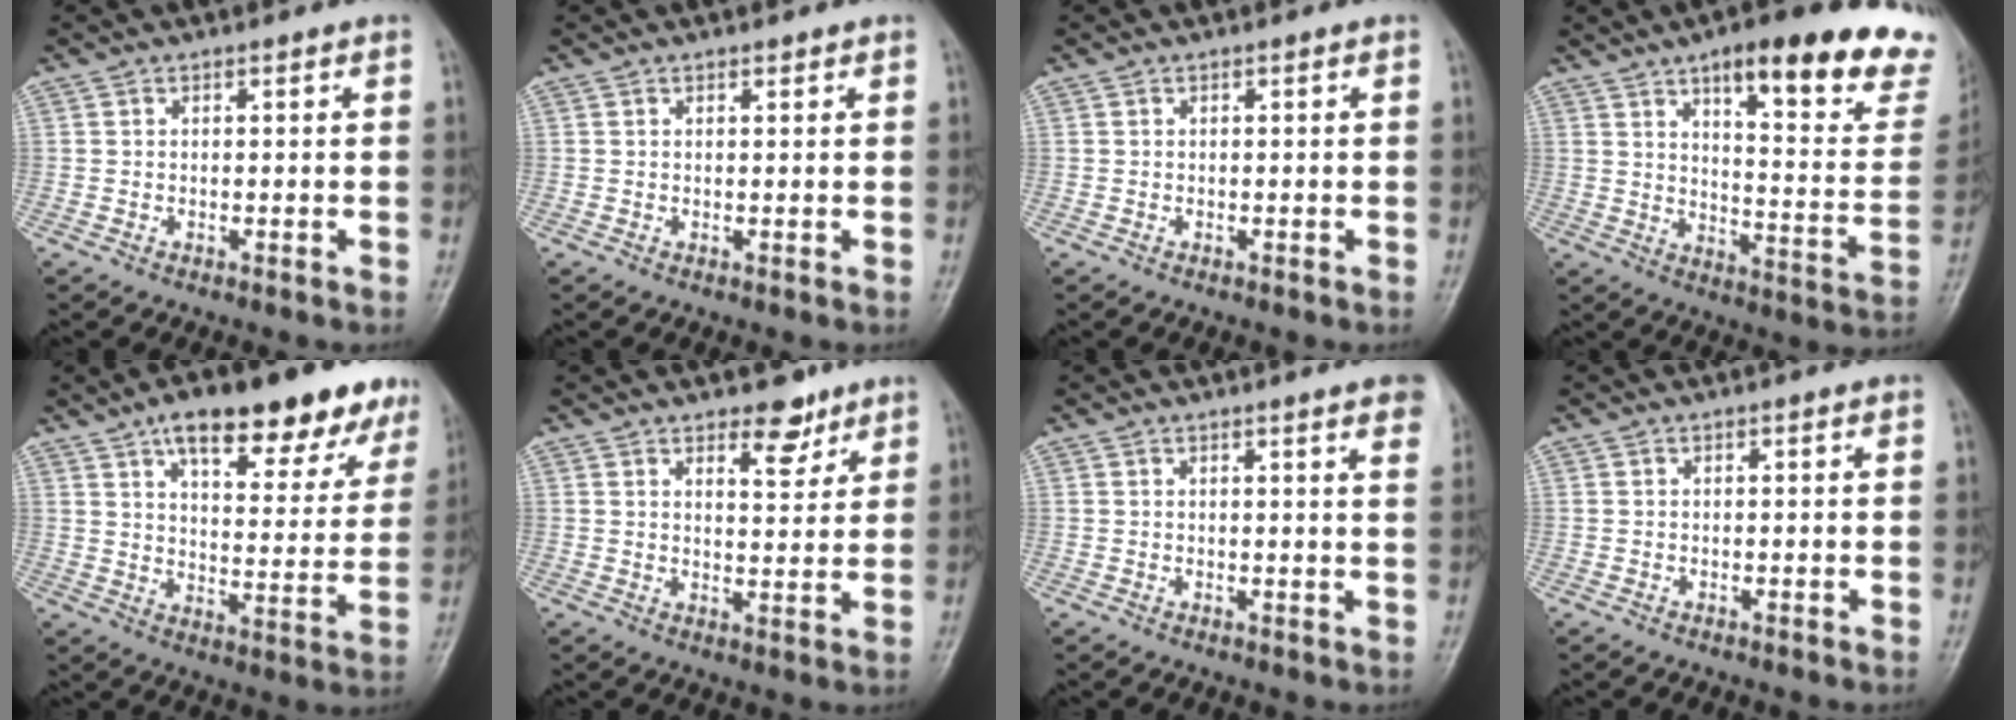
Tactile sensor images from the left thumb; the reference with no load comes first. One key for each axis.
{"total": 0.6, "fx": 0.5, "fy": 0.3, "fz": 0.2, "tx": -0.006, "ty": -0.004, "tz": 0.007}
{"total": 0.0}
{"total": 24.5, "fx": 15.5, "fy": 7.1, "fz": 17.6, "tx": -0.191, "ty": -0.065, "tz": 0.205}
{"total": 21.4, "fx": 13.9, "fy": 7.6, "fz": 14.3, "tx": -0.158, "ty": -0.033, "tz": 0.198}
{"total": 5.8, "fx": 4.1, "fy": 2.7, "fz": 3.1, "tx": -0.022, "ty": -0.029, "tz": 0.060}
{"total": 6.1, "fx": 4.0, "fy": 0.6, "fz": 4.6, "tx": -0.043, "ty": -0.005, "tz": 0.037}
{"total": 0.0}